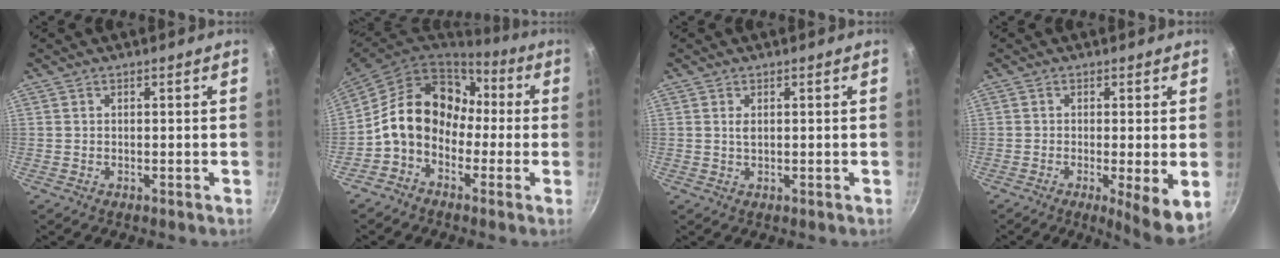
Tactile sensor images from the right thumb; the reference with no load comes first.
{"total": 16.3, "force": [-0.6, 12.8, 10.1], "torque": [-0.150, 0.059, -0.027]}
{"total": 1.2, "force": [0.3, 0.6, 1.0], "torque": [-0.019, 0.000, 0.006]}
{"total": 7.6, "force": [-1.4, 1.3, 7.4], "torque": [-0.104, -0.013, -0.017]}